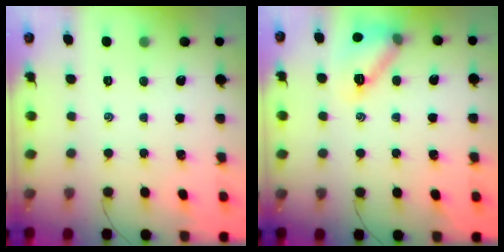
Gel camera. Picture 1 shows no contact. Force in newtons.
{"total": 13.3, "press": 13.3, "slide": 0.9}